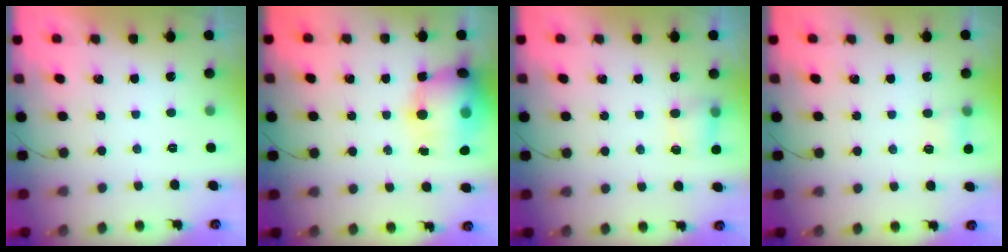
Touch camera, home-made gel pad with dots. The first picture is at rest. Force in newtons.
{"total": 15.8, "press": 15.3, "slide": 4.0}
{"total": 4.4, "press": 4.3, "slide": 1.0}
{"total": 3.8, "press": 3.6, "slide": 1.2}